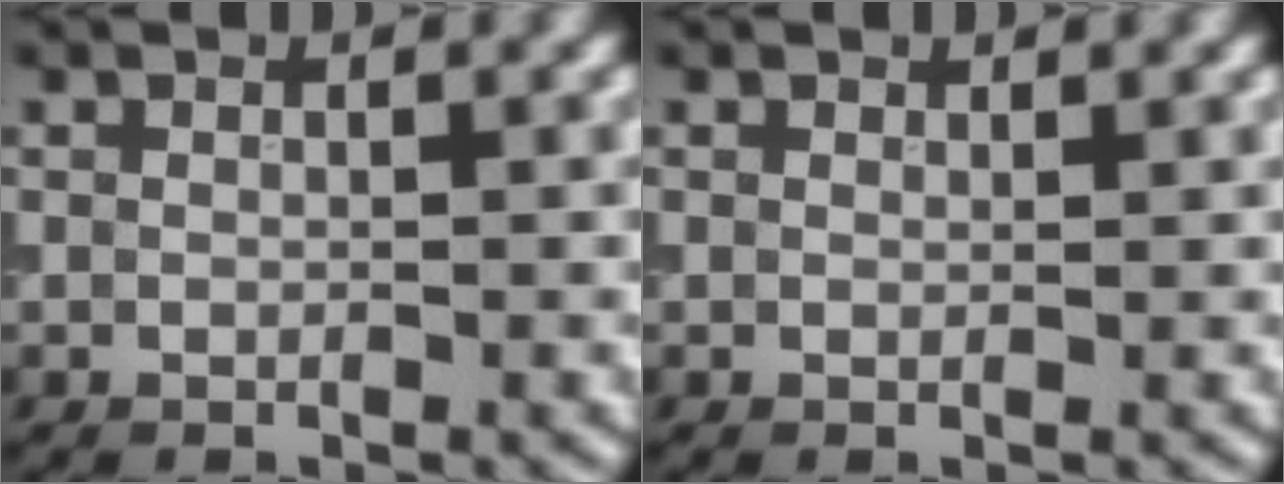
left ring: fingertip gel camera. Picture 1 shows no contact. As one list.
[{"total": 0.7, "force": [0.6, 0.2, 0.1], "torque": [-0.001, -0.002, 0.008]}]